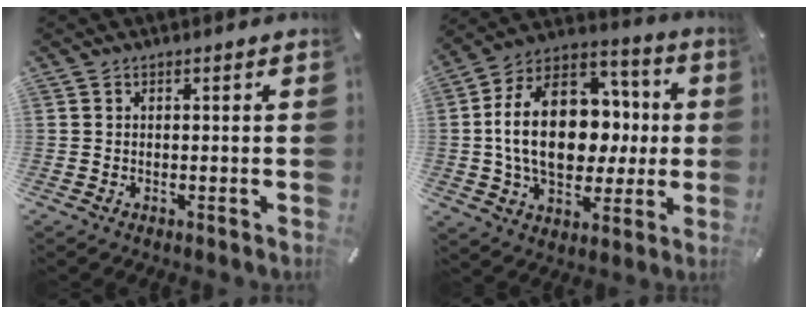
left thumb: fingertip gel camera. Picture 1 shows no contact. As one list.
[{"total": 21.9, "force": [0.1, 15.6, 15.4], "torque": [-0.288, 0.014, 0.006]}]